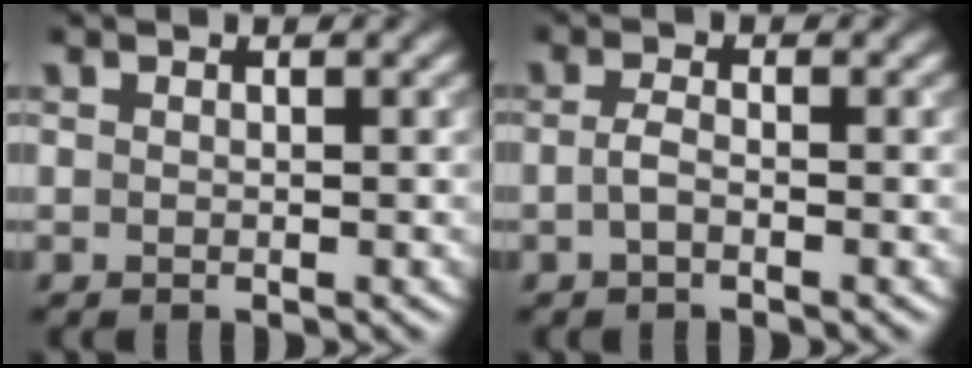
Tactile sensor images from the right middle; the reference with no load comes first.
{"total": 1.3, "force": [-0.5, 0.4, 1.1], "torque": [-0.025, 0.000, -0.013]}